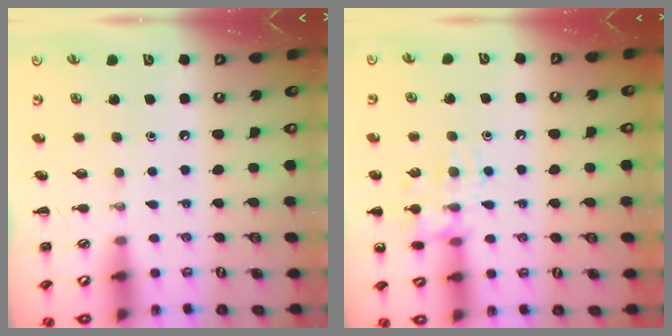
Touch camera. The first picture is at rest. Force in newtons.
{"total": 13.0, "press": 13.0, "slide": 1.3}